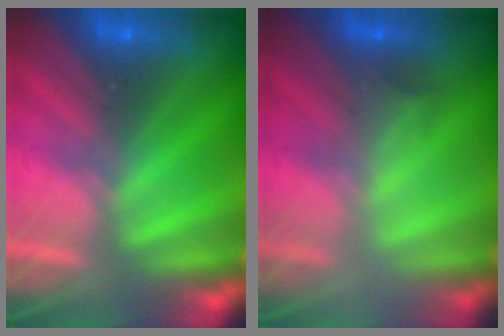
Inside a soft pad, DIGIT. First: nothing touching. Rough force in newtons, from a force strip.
{"total": 2.1}